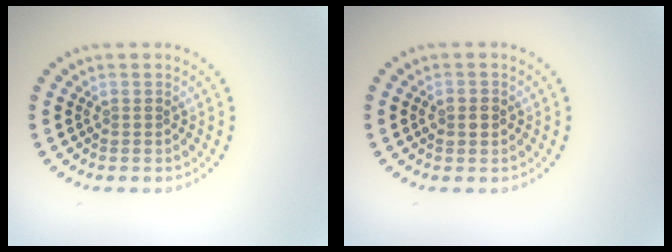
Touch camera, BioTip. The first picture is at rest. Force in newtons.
{"total": 1.8, "press": 1.8, "slide": 0.1}